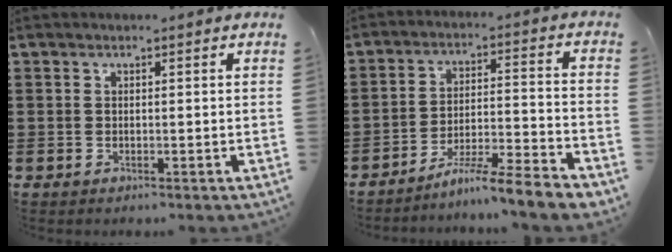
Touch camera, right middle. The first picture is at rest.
{"total": 7.5, "force": [-6.9, -0.5, 2.9], "torque": [-0.053, -0.012, -0.136]}